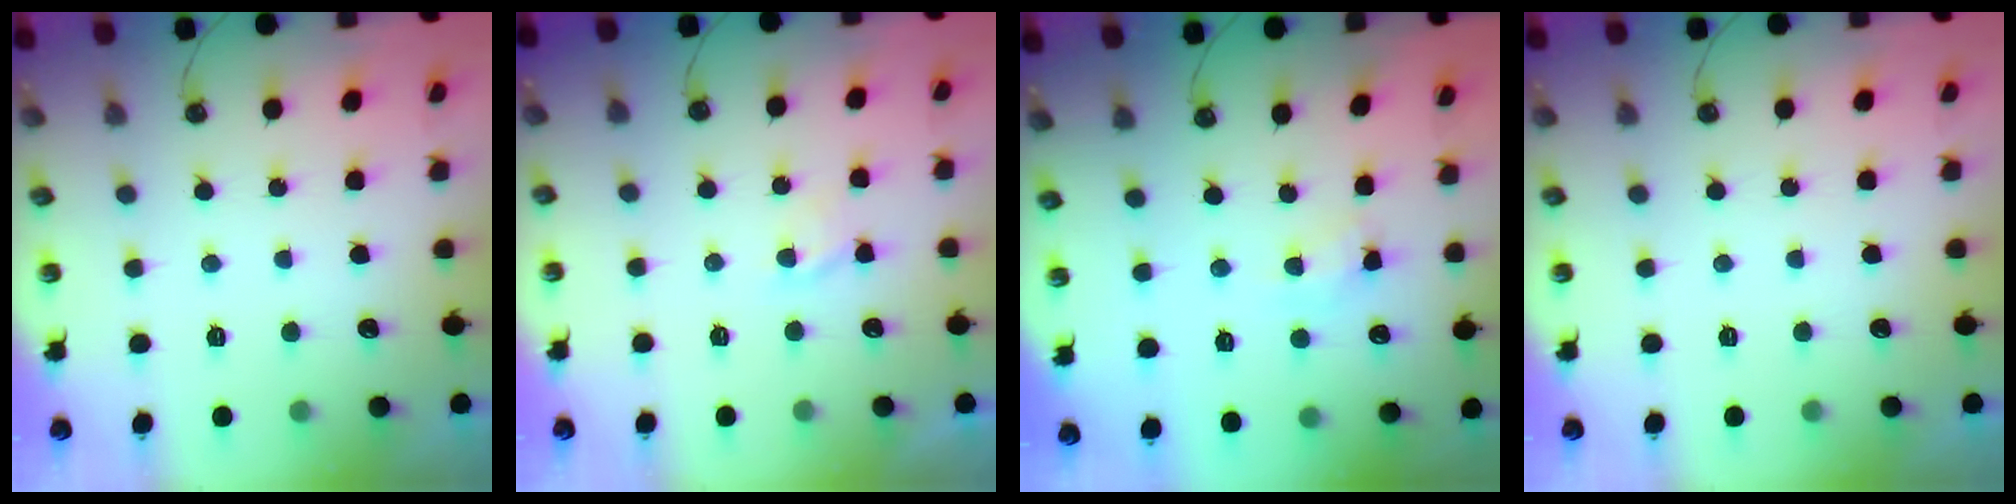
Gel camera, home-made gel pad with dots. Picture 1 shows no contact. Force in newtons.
{"total": 2.8, "press": 2.8, "slide": 0.4}
{"total": 4.4, "press": 4.3, "slide": 0.5}
{"total": 0.0}